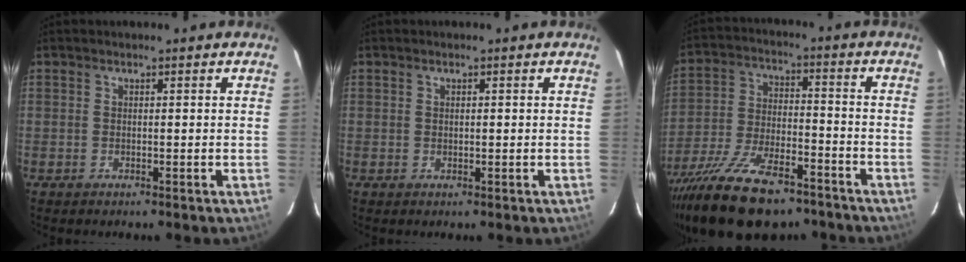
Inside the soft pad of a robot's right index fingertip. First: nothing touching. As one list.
[{"total": 0.5, "force": [0.2, 0.3, 0.4], "torque": [-0.007, 0.003, 0.005]}, {"total": 20.8, "force": [-15.1, 8.1, 11.7], "torque": [-0.236, -0.032, -0.249]}]